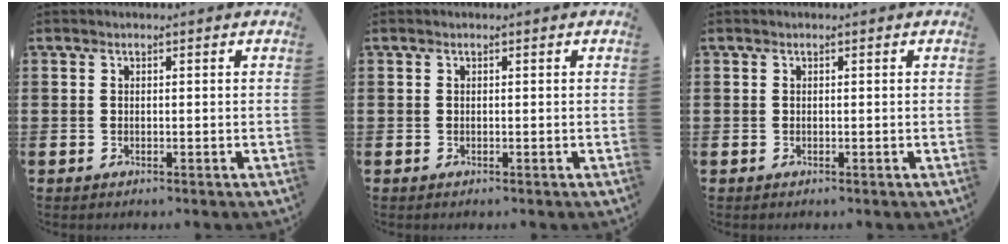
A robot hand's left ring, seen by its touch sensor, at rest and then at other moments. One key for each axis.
{"total": 0.0}
{"total": 0.0}